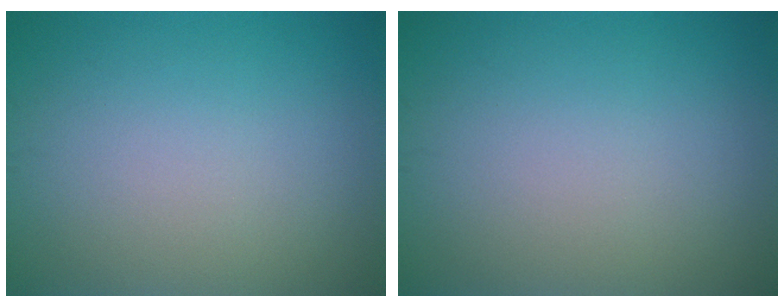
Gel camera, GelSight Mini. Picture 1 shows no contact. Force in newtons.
{"total": 0.0}